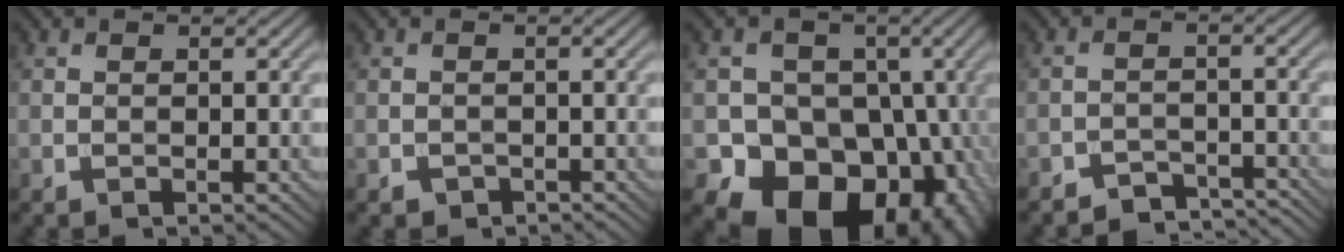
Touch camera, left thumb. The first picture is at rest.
{"total": 1.5, "force": [-1.0, 1.0, 0.4], "torque": [-0.004, -0.004, -0.019]}
{"total": 16.5, "force": [-6.7, 13.0, 7.7], "torque": [-0.093, -0.029, -0.115]}
{"total": 4.6, "force": [-4.1, 1.5, 1.3], "torque": [-0.017, -0.001, -0.068]}